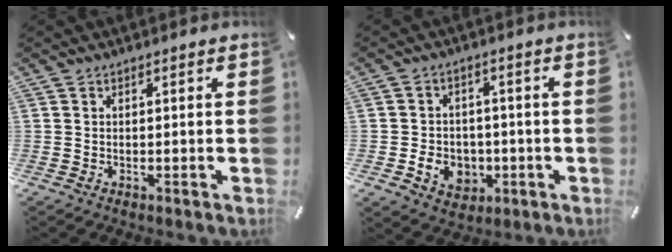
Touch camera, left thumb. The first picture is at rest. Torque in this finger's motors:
{"motor_torque": [0.08, 0.08, 0.16, -0.08, 0.02]}